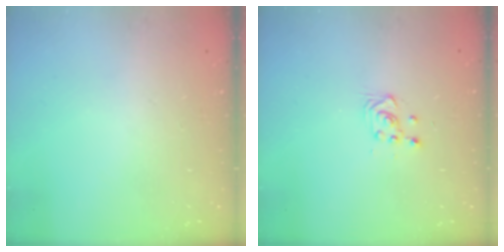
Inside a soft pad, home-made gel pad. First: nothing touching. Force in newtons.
{"total": 3.6, "press": 3.5, "slide": 0.8}